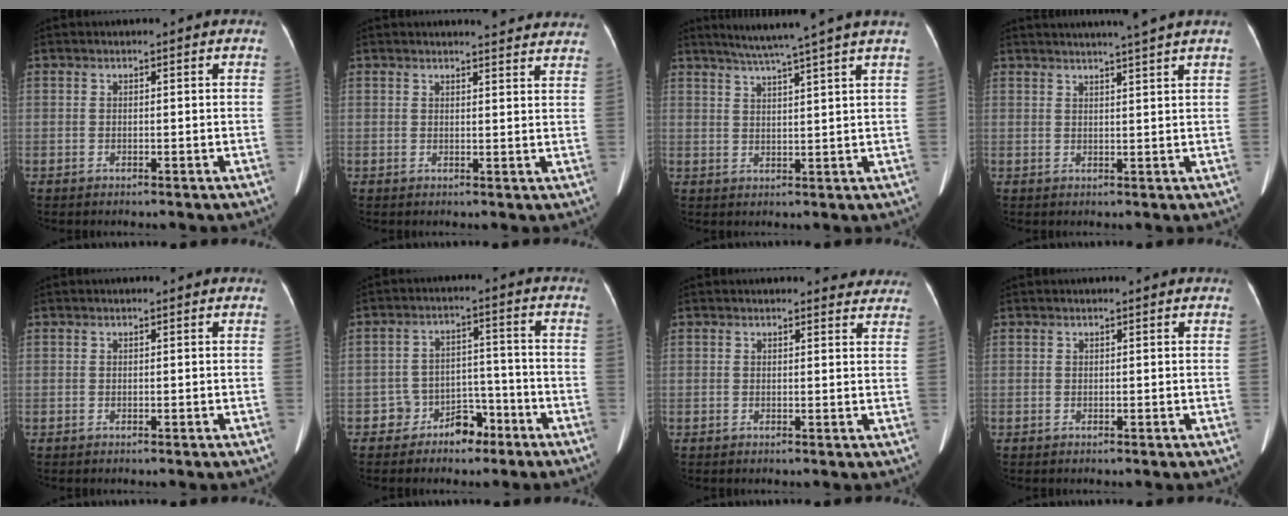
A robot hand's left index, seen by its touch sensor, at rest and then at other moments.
{"total": 8.4, "force": [8.1, 0.8, 2.1], "torque": [-0.018, -0.013, 0.073]}
{"total": 8.2, "force": [6.7, -1.7, 4.4], "torque": [-0.067, 0.012, 0.092]}
{"total": 6.9, "force": [5.9, -1.5, 3.2], "torque": [-0.039, 0.007, 0.069]}
{"total": 0.0}
{"total": 5.3, "force": [-3.8, 3.3, 1.5], "torque": [-0.019, 0.018, -0.057]}
{"total": 5.3, "force": [4.9, 1.9, 0.5], "torque": [0.014, -0.007, 0.031]}
{"total": 0.0}